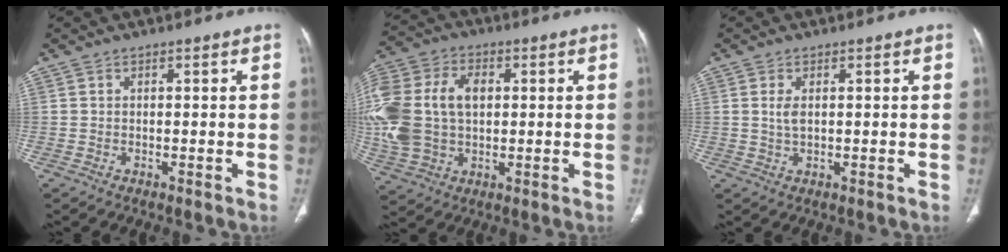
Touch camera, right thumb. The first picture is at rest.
{"total": 22.0, "force": [1.9, 15.2, 15.8], "torque": [-0.383, 0.019, 0.046]}
{"total": 2.5, "force": [0.5, 1.2, 2.1], "torque": [-0.048, -0.002, 0.013]}